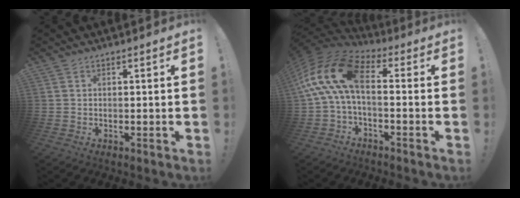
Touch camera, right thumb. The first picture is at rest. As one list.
[{"total": 15.5, "force": [2.2, 7.8, 13.2], "torque": [-0.267, 0.015, 0.048]}]